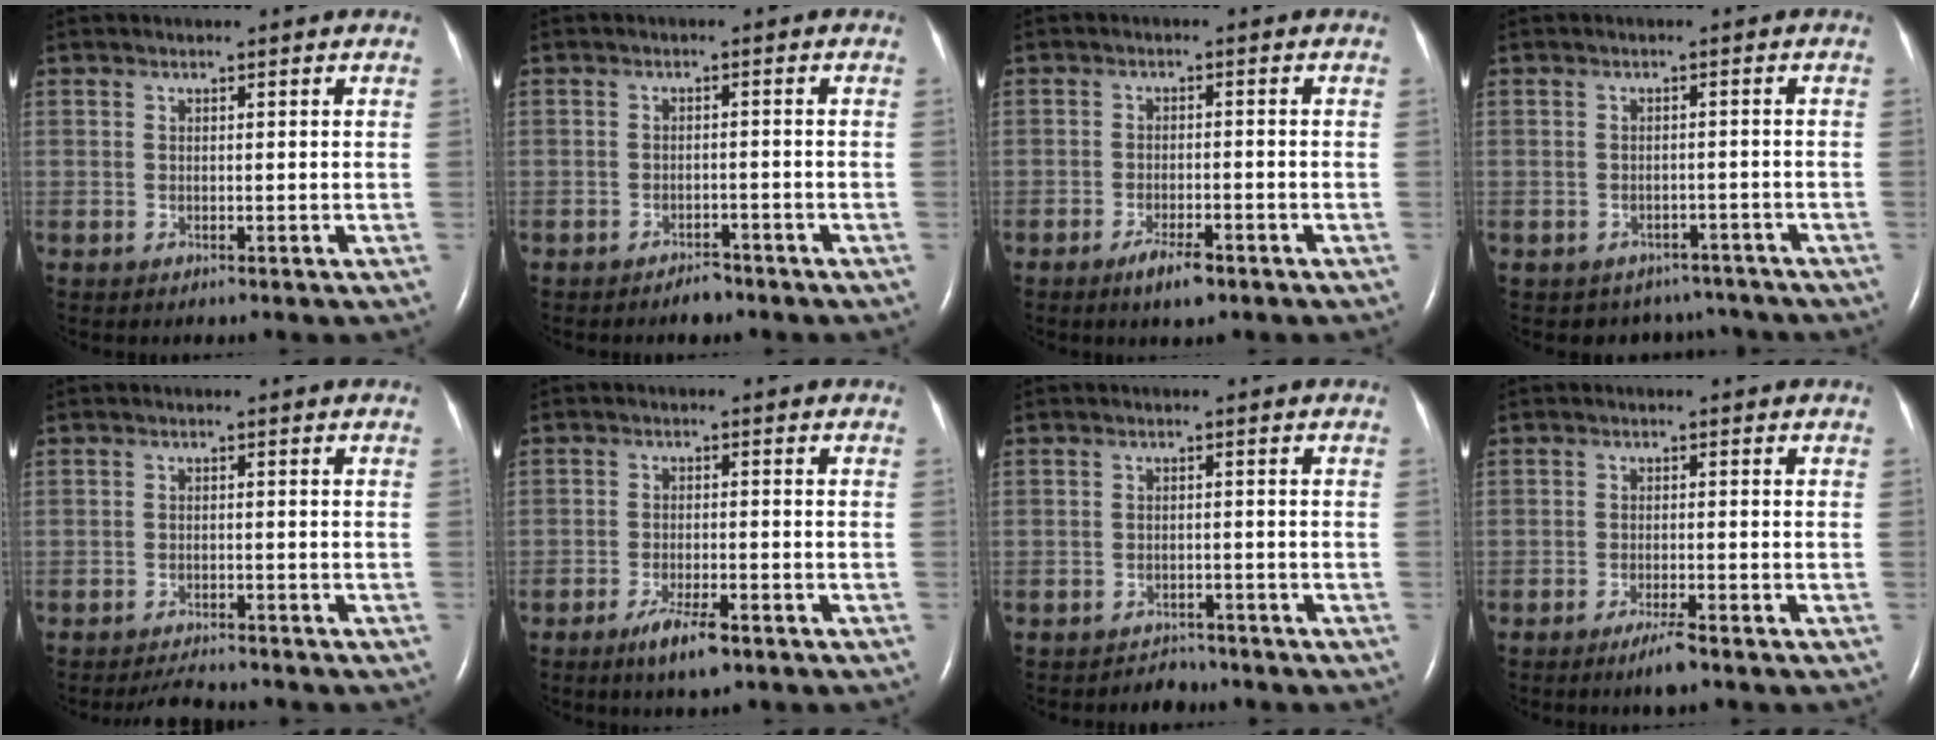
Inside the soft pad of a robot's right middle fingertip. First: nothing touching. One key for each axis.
{"total": 2.2, "fx": -1.9, "fy": 0.9, "fz": 0.7, "tx": -0.019, "ty": 0.001, "tz": -0.026}
{"total": 3.9, "fx": -2.6, "fy": 0.9, "fz": 2.7, "tx": -0.056, "ty": -0.003, "tz": -0.044}
{"total": 5.8, "fx": -5.0, "fy": 3.1, "fz": -0.2, "tx": 0.010, "ty": 0.020, "tz": -0.054}
{"total": 3.4, "fx": -3.3, "fy": 0.2, "fz": 0.8, "tx": -0.019, "ty": -0.014, "tz": -0.054}
{"total": 5.1, "fx": -3.3, "fy": 0.9, "fz": 3.8, "tx": -0.078, "ty": -0.008, "tz": -0.054}
{"total": 2.3, "fx": -2.0, "fy": 0.8, "fz": -0.5, "tx": 0.003, "ty": -0.001, "tz": -0.030}
{"total": 3.2, "fx": -2.4, "fy": 0.0, "fz": 2.1, "tx": -0.045, "ty": -0.006, "tz": -0.043}